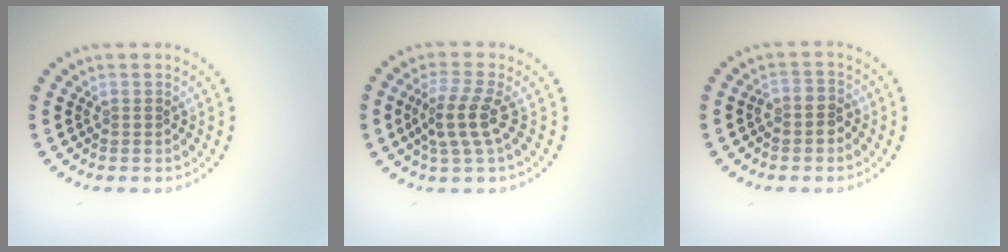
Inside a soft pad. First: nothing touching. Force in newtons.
{"total": 3.3, "press": 2.8, "slide": 1.7}
{"total": 1.9, "press": 1.7, "slide": 0.8}